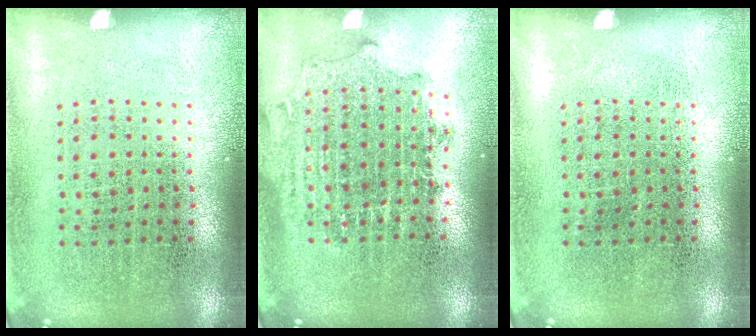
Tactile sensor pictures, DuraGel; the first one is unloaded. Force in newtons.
{"total": 1.7, "press": 1.4, "slide": 1.0}
{"total": 0.0}